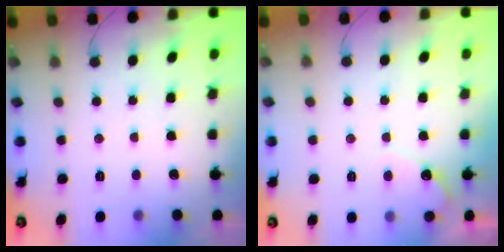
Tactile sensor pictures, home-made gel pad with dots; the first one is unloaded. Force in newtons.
{"total": 3.7, "press": 3.7, "slide": 0.2}